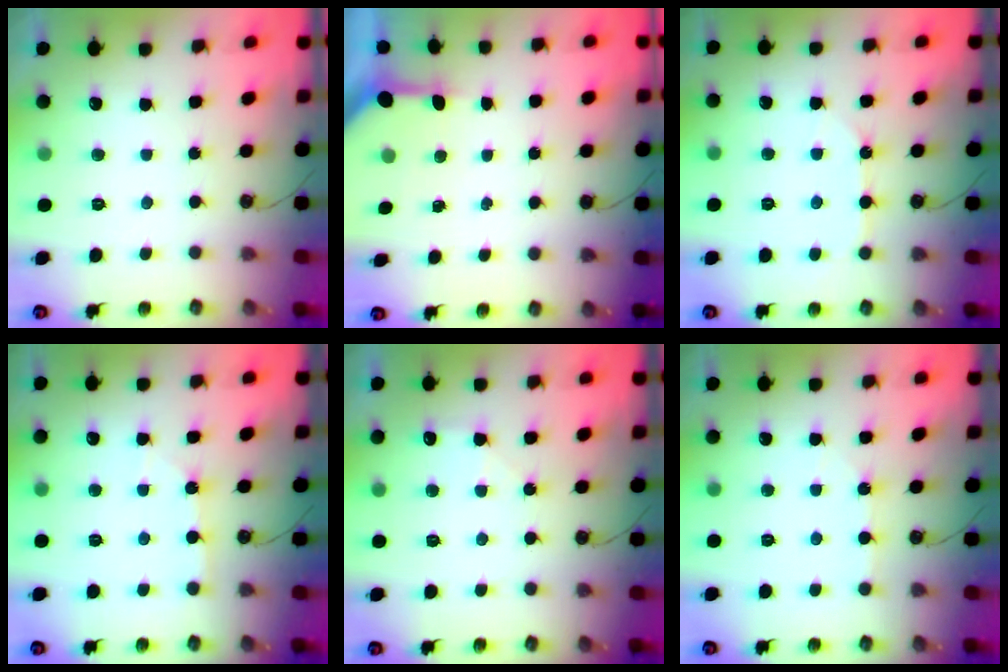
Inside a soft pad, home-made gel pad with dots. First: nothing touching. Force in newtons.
{"total": 3.0, "press": 3.0, "slide": 0.3}
{"total": 6.9, "press": 6.9, "slide": 0.8}
{"total": 1.4, "press": 1.4, "slide": 0.2}
{"total": 5.8, "press": 5.8, "slide": 0.9}
{"total": 3.2, "press": 3.2, "slide": 0.5}